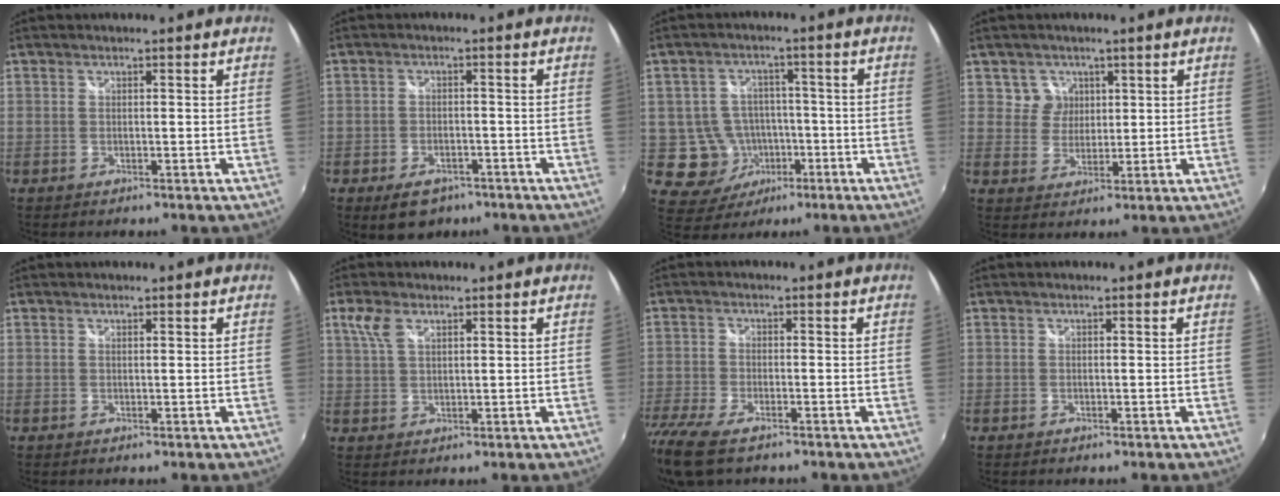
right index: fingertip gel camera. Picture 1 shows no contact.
{"total": 6.5, "force": [-4.4, 3.8, 2.9], "torque": [-0.065, -0.004, -0.059]}
{"total": 9.5, "force": [-2.8, 8.8, 2.5], "torque": [-0.072, 0.016, -0.025]}
{"total": 4.2, "force": [1.6, 3.9, 0.2], "torque": [0.004, 0.011, 0.028]}
{"total": 0.0}
{"total": 4.1, "force": [2.2, 2.0, 2.9], "torque": [-0.064, 0.008, 0.044]}
{"total": 12.7, "force": [-9.1, 4.4, 7.6], "torque": [-0.186, -0.061, -0.168]}
{"total": 0.0}